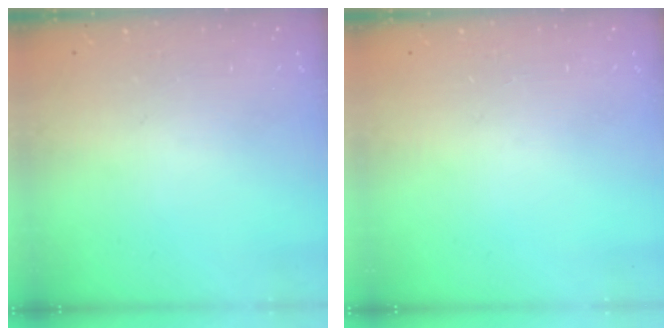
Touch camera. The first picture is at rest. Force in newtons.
{"total": 0.0}